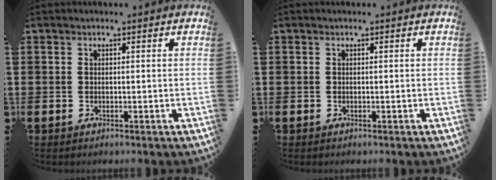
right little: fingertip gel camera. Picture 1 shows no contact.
{"total": 0.0}